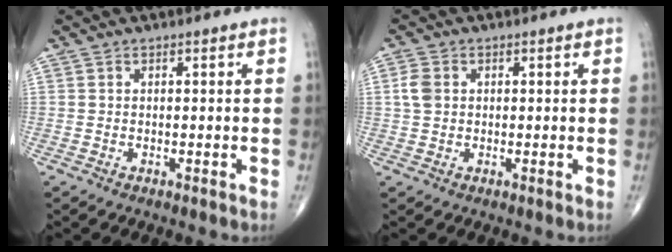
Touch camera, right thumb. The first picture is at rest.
{"total": 3.3, "force": [0.5, 2.5, 2.0], "torque": [-0.042, 0.006, 0.008]}